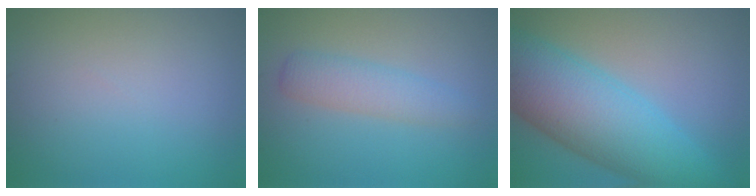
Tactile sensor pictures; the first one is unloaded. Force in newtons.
{"total": 2.8, "press": 2.8, "slide": 0.1}
{"total": 9.9, "press": 9.9, "slide": 0.2}